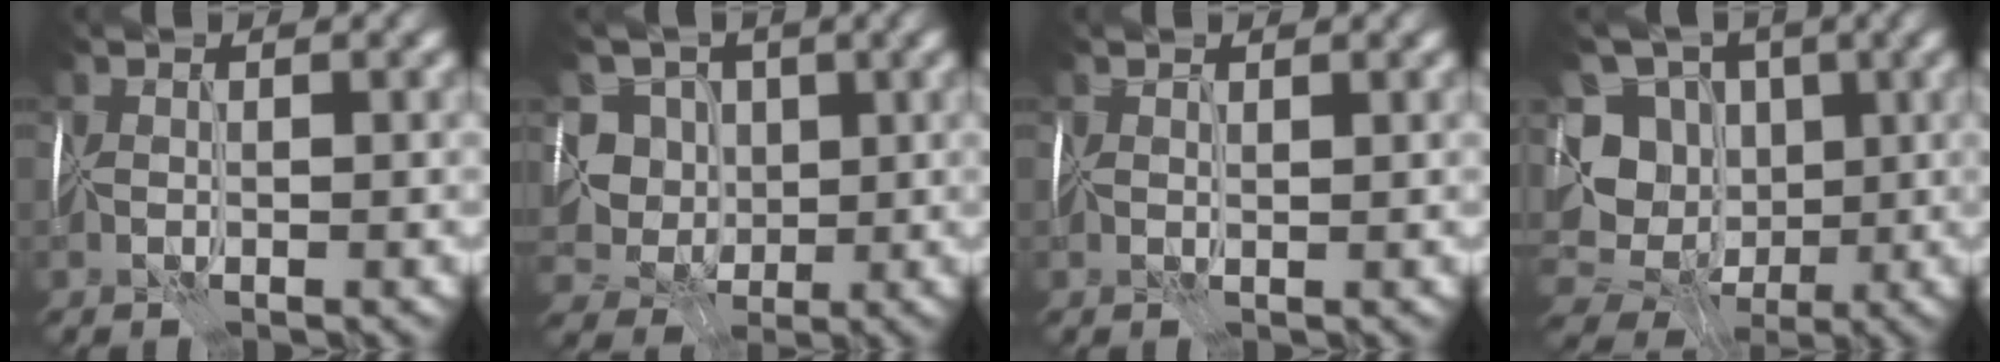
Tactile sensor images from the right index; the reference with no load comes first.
{"total": 4.0, "force": [1.2, 3.7, 1.1], "torque": [-0.009, -0.001, 0.006]}
{"total": 0.7, "force": [0.6, -0.1, 0.0], "torque": [0.004, 0.001, 0.011]}
{"total": 8.5, "force": [0.0, 7.8, 3.4], "torque": [-0.053, -0.007, -0.009]}